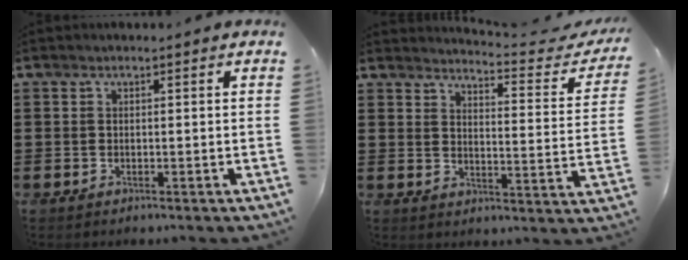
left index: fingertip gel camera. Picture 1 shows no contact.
{"total": 3.4, "force": [3.2, -0.3, 1.1], "torque": [-0.027, -0.034, 0.044]}